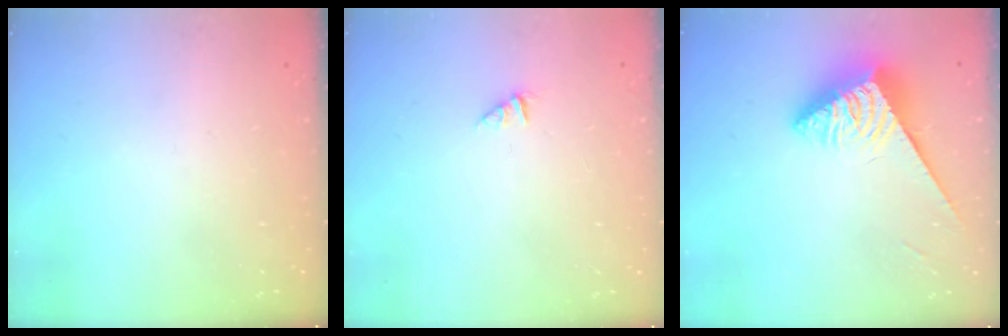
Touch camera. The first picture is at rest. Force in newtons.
{"total": 0.0}
{"total": 5.0, "press": 5.0, "slide": 0.1}